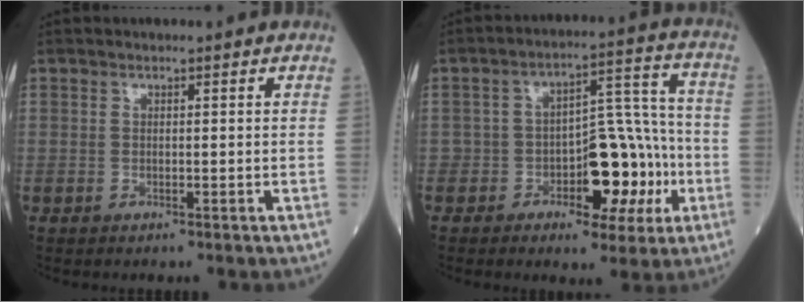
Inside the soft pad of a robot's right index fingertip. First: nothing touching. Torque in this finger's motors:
{"motor_torque": [0.12, -0.16, 0.14, 0.04]}